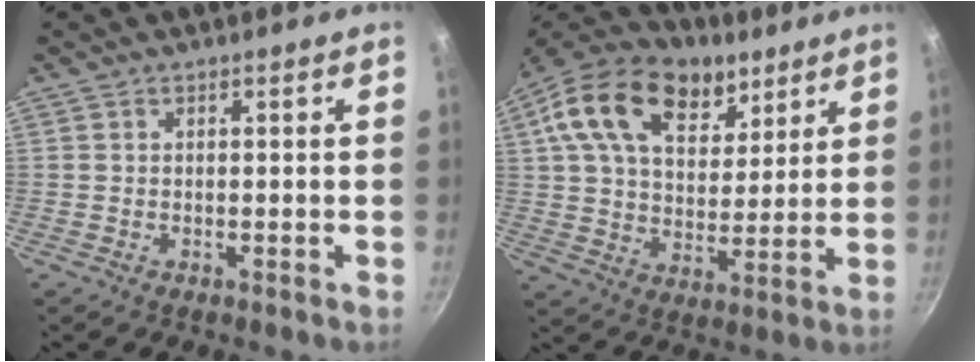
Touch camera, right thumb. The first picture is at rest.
{"total": 21.5, "force": [10.8, 13.2, 13.1], "torque": [-0.196, -0.020, 0.174]}